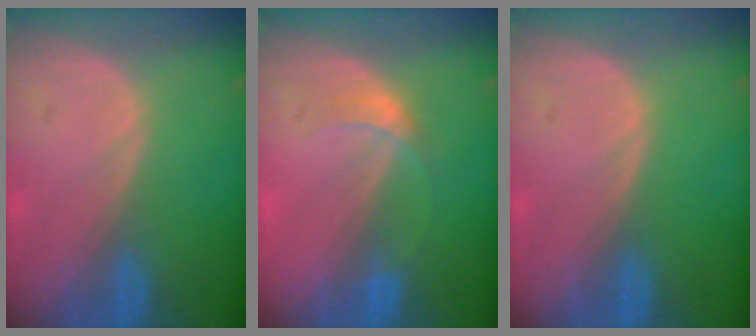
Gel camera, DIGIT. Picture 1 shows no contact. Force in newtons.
{"total": 2.5, "press": 2.5, "slide": 0.1}
{"total": 0.0}